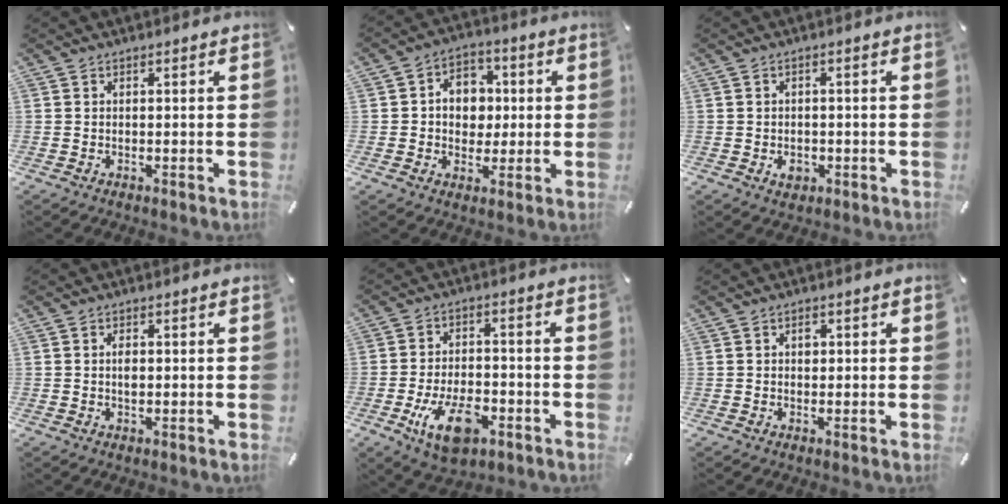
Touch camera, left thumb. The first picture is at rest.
{"total": 8.6, "force": [0.2, 7.4, 4.4], "torque": [-0.063, 0.015, 0.003]}
{"total": 3.2, "force": [-1.1, 2.5, 1.7], "torque": [-0.020, 0.002, -0.020]}
{"total": 1.8, "force": [0.1, 1.0, 1.5], "torque": [-0.032, 0.003, 0.000]}
{"total": 11.6, "force": [-5.1, 6.2, 8.3], "torque": [-0.150, 0.009, -0.091]}
{"total": 1.5, "force": [0.3, 1.2, 0.9], "torque": [0.006, -0.003, -0.002]}